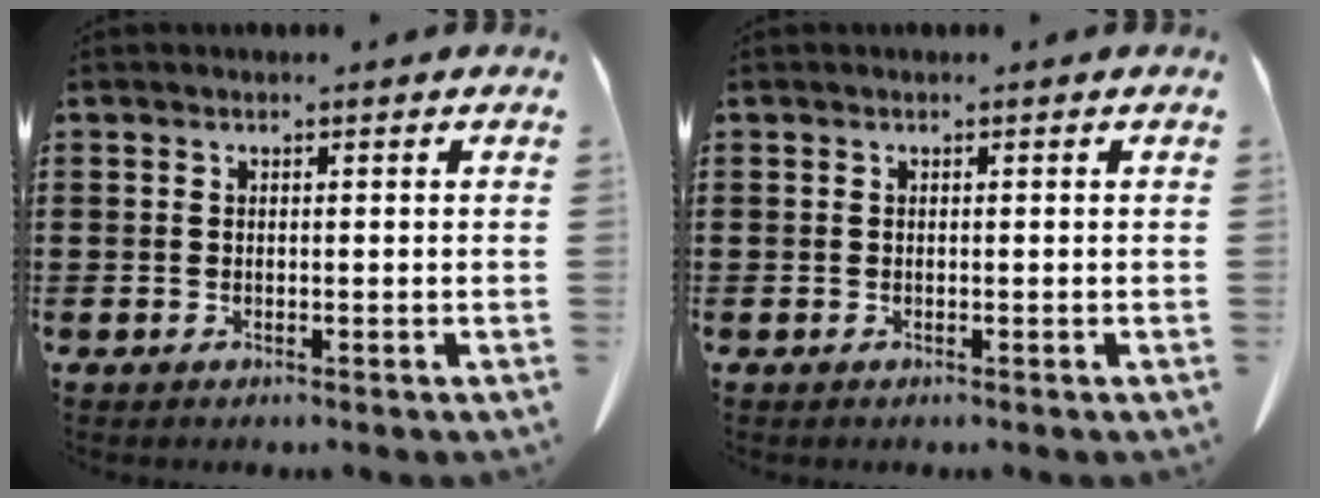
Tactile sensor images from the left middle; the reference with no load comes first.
{"total": 0.0}